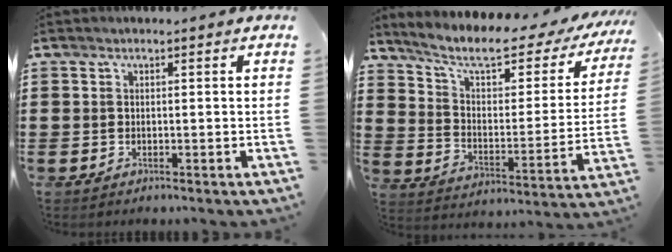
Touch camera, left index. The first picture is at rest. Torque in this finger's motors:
{"motor_torque": [2.14, 0.00, 1.05, 0.21]}